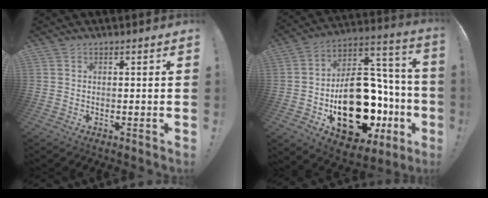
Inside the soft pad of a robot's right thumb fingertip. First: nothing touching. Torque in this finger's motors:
{"motor_torque": [1.37, 1.67, 1.59, -1.18, 0.72]}